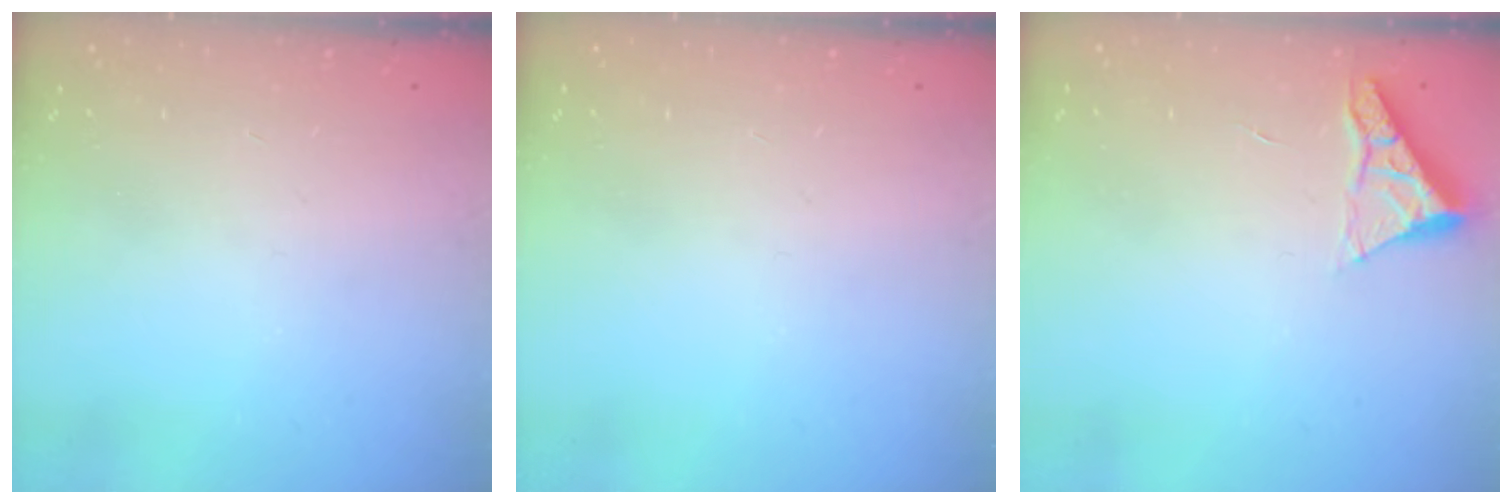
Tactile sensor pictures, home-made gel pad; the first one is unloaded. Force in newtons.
{"total": 0.0}
{"total": 5.3, "press": 5.3, "slide": 0.5}